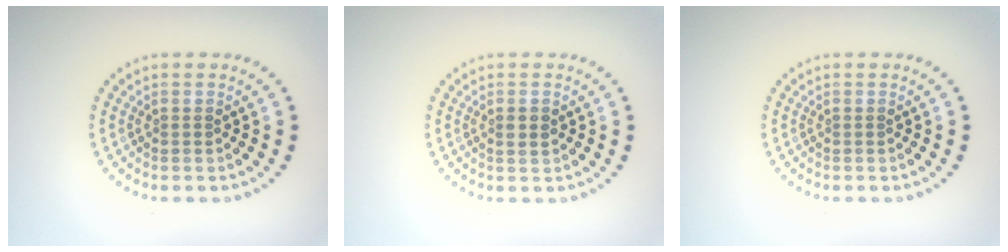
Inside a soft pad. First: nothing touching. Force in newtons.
{"total": 1.1, "press": 1.1, "slide": 0.3}
{"total": 0.0}